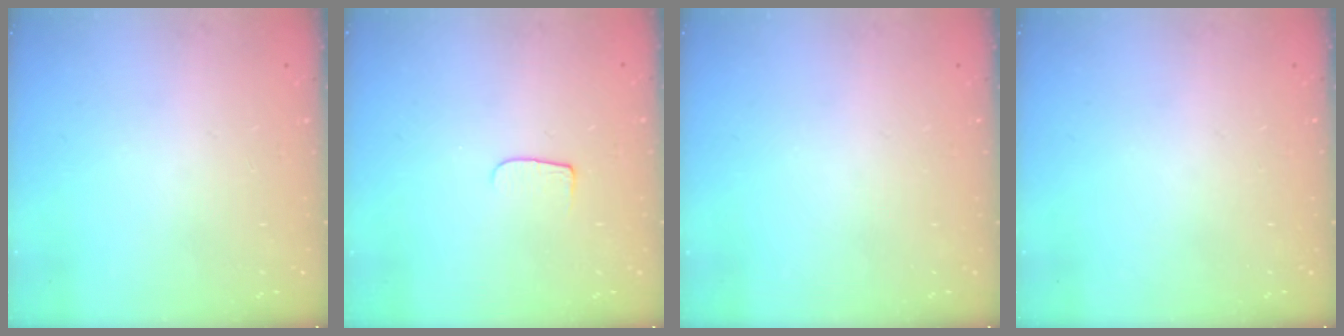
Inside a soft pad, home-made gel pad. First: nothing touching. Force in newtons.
{"total": 5.3, "press": 5.2, "slide": 0.6}
{"total": 0.0}
{"total": 0.0}